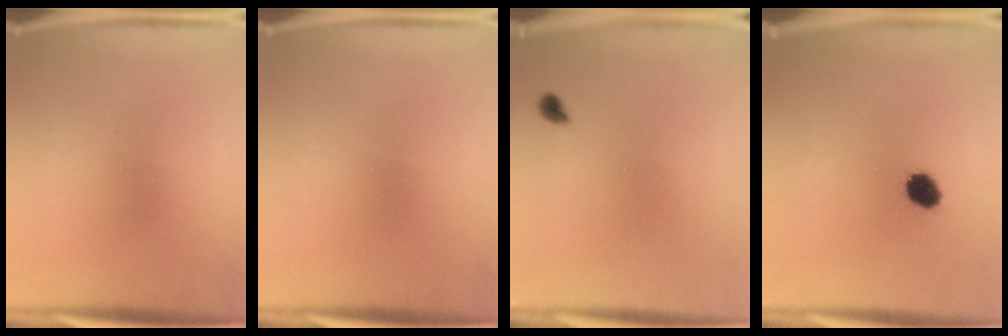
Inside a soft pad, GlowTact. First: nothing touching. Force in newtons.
{"total": 0.0}
{"total": 1.4}
{"total": 4.7}